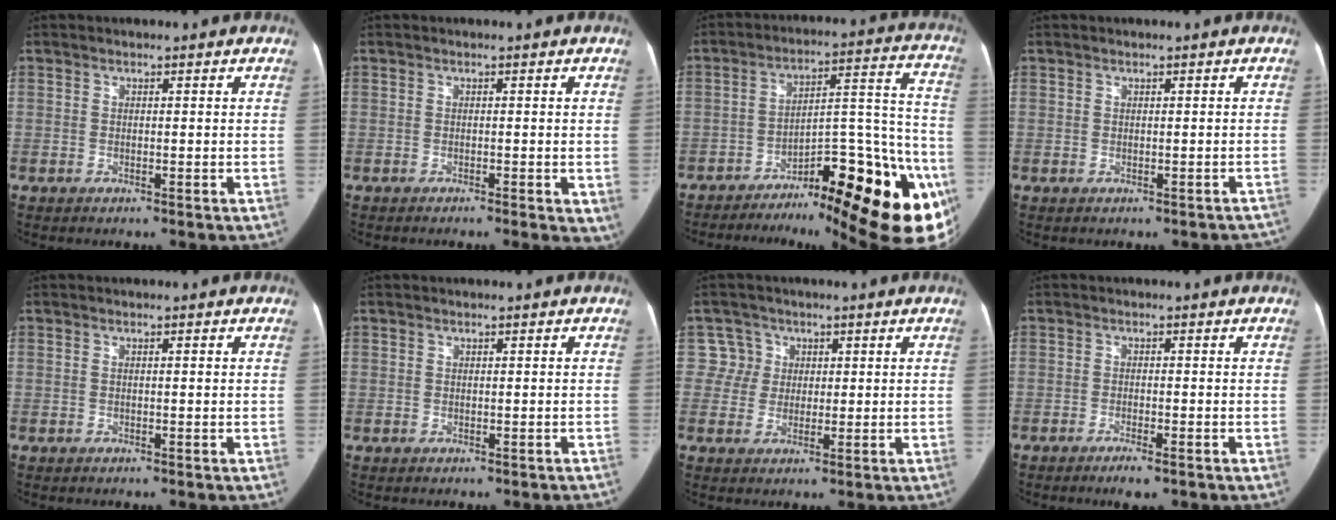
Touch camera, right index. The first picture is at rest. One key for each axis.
{"total": 4.4, "fx": -2.2, "fy": 1.1, "fz": 3.7, "tx": -0.032, "ty": -0.010, "tz": -0.033}
{"total": 26.2, "fx": -15.6, "fy": 5.8, "fz": 20.2, "tx": -0.181, "ty": 0.031, "tz": -0.214}
{"total": 2.1, "fx": -1.3, "fy": 1.6, "fz": 0.1, "tx": 0.006, "ty": 0.018, "tz": -0.014}
{"total": 0.7, "fx": 0.1, "fy": 0.1, "fz": 0.7, "tx": -0.014, "ty": 0.005, "tz": 0.003}
{"total": 0.8, "fx": -0.4, "fy": 0.7, "fz": -0.2, "tx": 0.006, "ty": 0.009, "tz": -0.006}
{"total": 4.2, "fx": 1.1, "fy": 4.0, "fz": -0.7, "tx": 0.026, "ty": 0.005, "tz": 0.016}
{"total": 2.8, "fx": -1.9, "fy": 0.4, "fz": 2.1, "tx": -0.034, "ty": -0.005, "tz": -0.030}